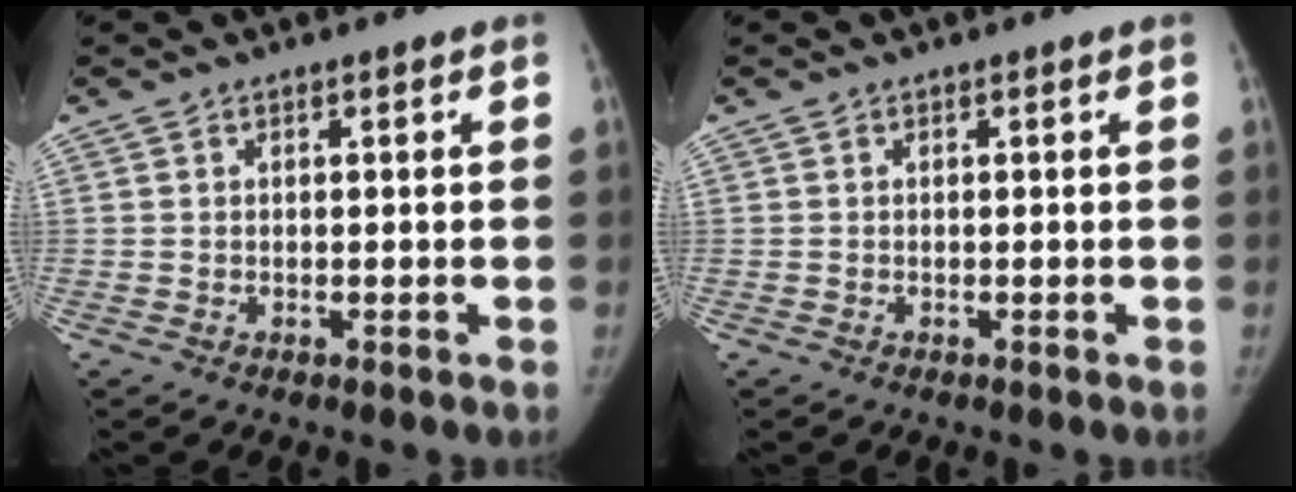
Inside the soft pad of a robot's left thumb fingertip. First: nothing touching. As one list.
[{"total": 0.0}]